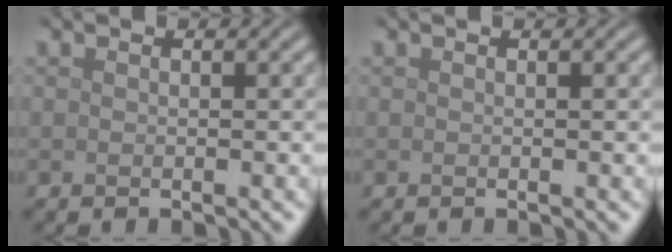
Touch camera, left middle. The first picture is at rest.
{"total": 0.0}